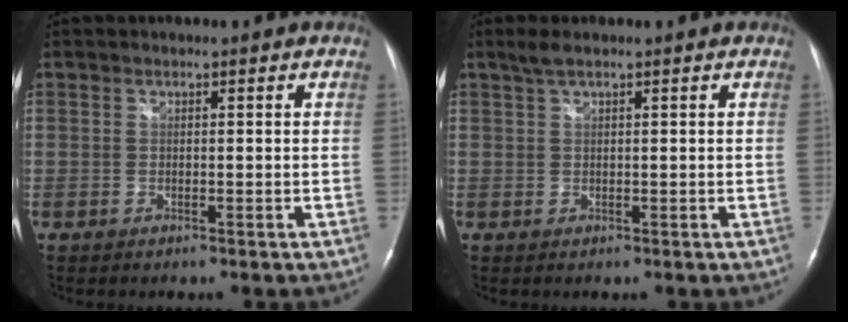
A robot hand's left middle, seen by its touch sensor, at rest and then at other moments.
{"total": 1.9, "force": [1.4, 0.2, 1.3], "torque": [-0.036, 0.013, 0.029]}